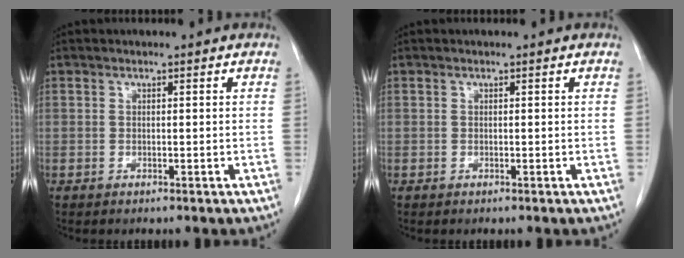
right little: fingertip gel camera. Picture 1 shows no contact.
{"total": 0.0}